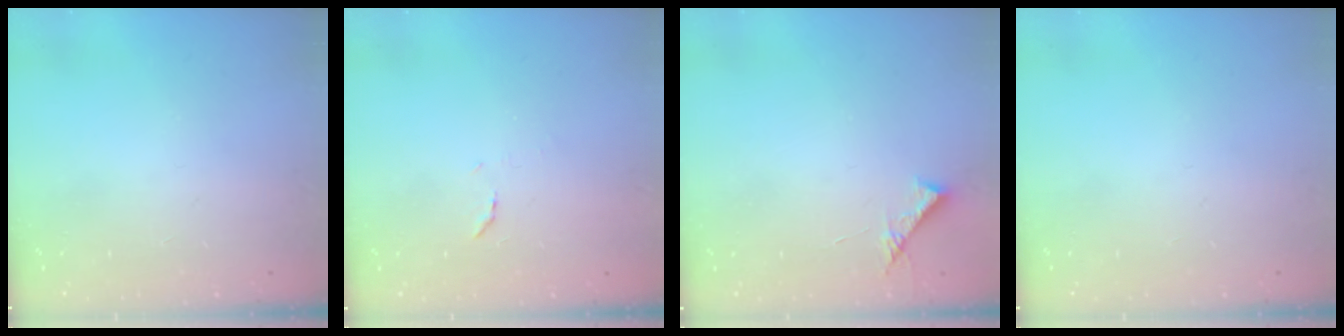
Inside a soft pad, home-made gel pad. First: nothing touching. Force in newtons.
{"total": 6.3, "press": 6.2, "slide": 0.6}
{"total": 6.9, "press": 6.9, "slide": 0.7}
{"total": 0.0}